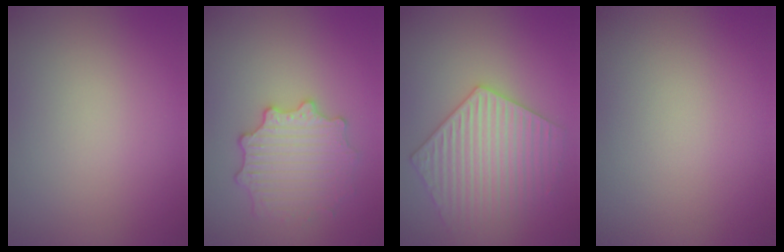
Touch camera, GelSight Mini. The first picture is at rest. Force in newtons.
{"total": 3.6, "press": 3.6, "slide": 0.6}
{"total": 4.7, "press": 4.5, "slide": 1.3}
{"total": 0.0}